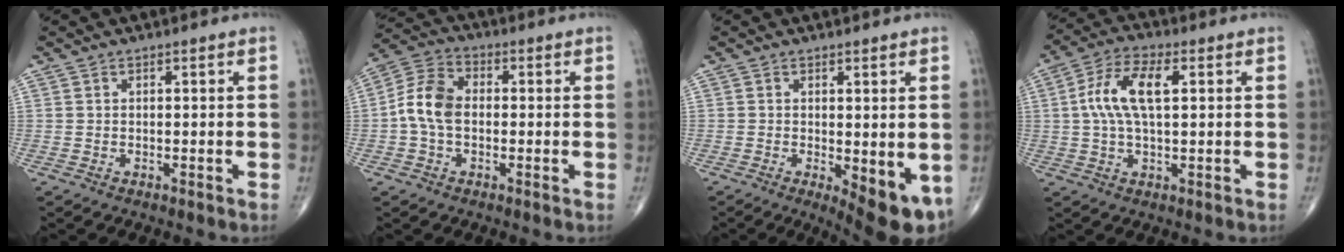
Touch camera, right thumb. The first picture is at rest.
{"total": 8.4, "force": [-0.7, 5.6, 6.2], "torque": [-0.120, 0.028, -0.024]}
{"total": 9.2, "force": [-2.1, 3.2, 8.3], "torque": [-0.103, -0.022, -0.019]}
{"total": 10.2, "force": [1.8, 4.5, 9.0], "torque": [-0.185, 0.019, 0.030]}